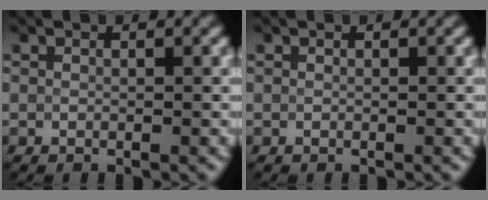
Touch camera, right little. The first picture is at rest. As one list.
[{"total": 0.0}]